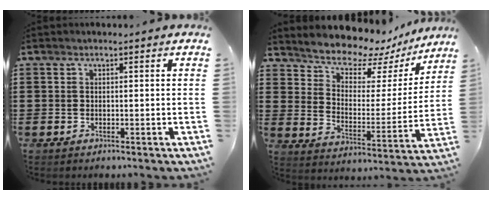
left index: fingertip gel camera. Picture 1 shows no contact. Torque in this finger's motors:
{"motor_torque": [1.04, -1.10, 0.32, 0.09]}